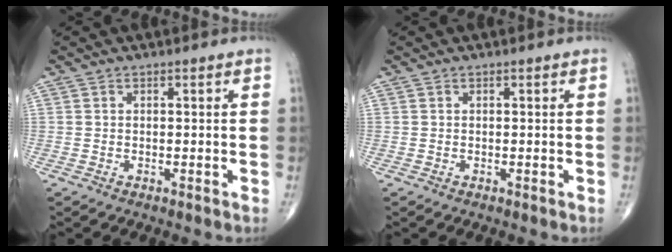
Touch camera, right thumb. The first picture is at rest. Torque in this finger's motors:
{"motor_torque": [-0.02, 0.02, -0.02, 0.00, 0.00]}